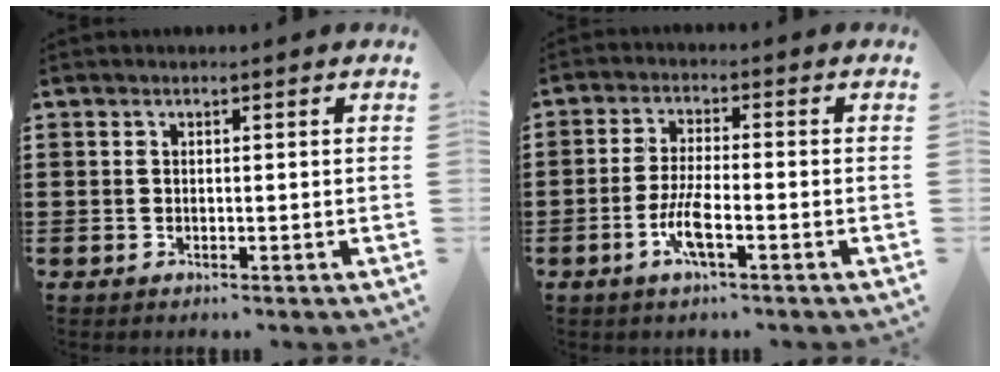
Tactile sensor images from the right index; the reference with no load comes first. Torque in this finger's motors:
{"motor_torque": [1.28, 0.86, 0.27, 0.16]}